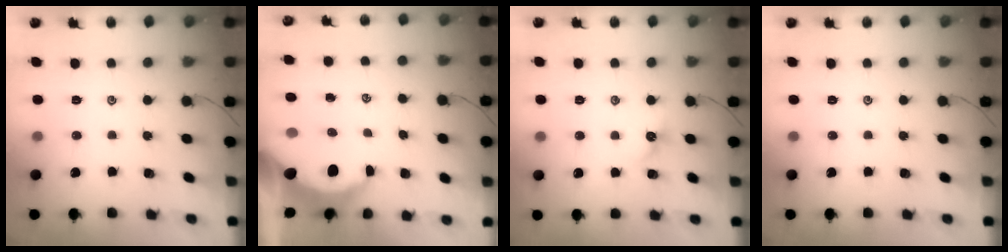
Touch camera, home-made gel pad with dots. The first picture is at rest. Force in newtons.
{"total": 6.8, "press": 6.8, "slide": 0.8}
{"total": 3.1, "press": 3.1, "slide": 0.4}
{"total": 0.0}